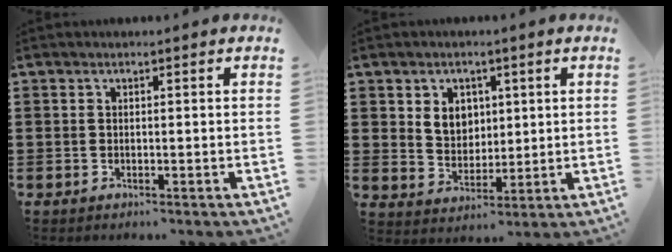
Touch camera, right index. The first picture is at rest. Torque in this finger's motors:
{"motor_torque": [0.59, 0.47, 0.17, 0.10]}